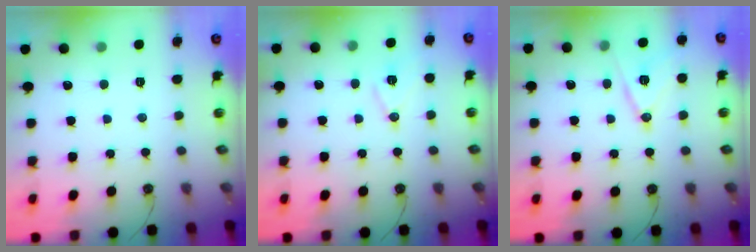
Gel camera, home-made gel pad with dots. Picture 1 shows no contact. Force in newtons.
{"total": 8.6, "press": 7.8, "slide": 3.6}
{"total": 12.4, "press": 12.0, "slide": 3.3}